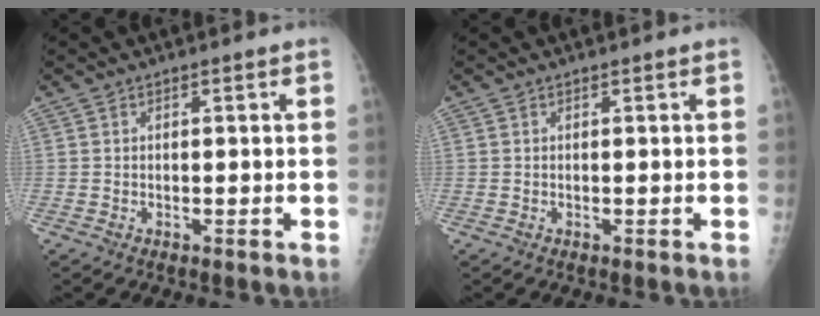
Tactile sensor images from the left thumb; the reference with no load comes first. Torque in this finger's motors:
{"motor_torque": [0.03, -0.03, 0.01, 0.00, 0.00]}